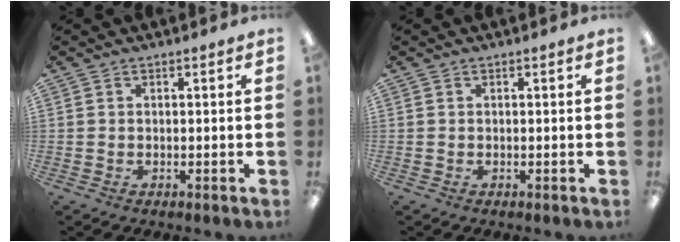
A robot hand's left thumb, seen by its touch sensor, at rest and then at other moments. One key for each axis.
{"total": 0.0}